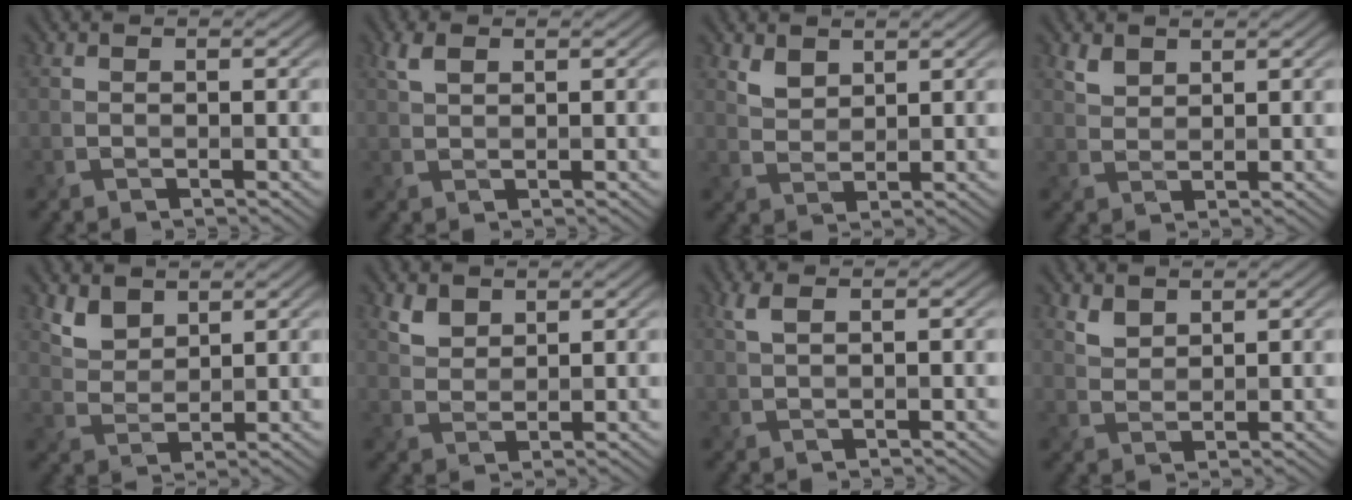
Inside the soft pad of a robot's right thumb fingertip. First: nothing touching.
{"total": 2.0, "force": [1.1, 1.0, 1.4], "torque": [-0.035, 0.004, 0.024]}
{"total": 2.8, "force": [2.0, 1.5, 1.2], "torque": [-0.030, -0.006, 0.047]}
{"total": 2.1, "force": [1.6, 1.1, 0.9], "torque": [-0.024, -0.003, 0.038]}
{"total": 4.0, "force": [2.8, 2.2, 1.8], "torque": [-0.049, -0.008, 0.063]}
{"total": 2.9, "force": [2.1, 1.6, 1.2], "torque": [-0.031, -0.004, 0.049]}
{"total": 1.8, "force": [0.9, 0.5, 1.5], "torque": [-0.040, 0.004, 0.019]}
{"total": 2.5, "force": [2.0, 1.3, 1.0], "torque": [-0.025, -0.004, 0.048]}